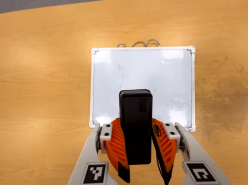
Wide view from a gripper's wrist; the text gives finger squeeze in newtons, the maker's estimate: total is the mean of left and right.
{"total": 9.0, "left": 7.6, "right": 10.5}